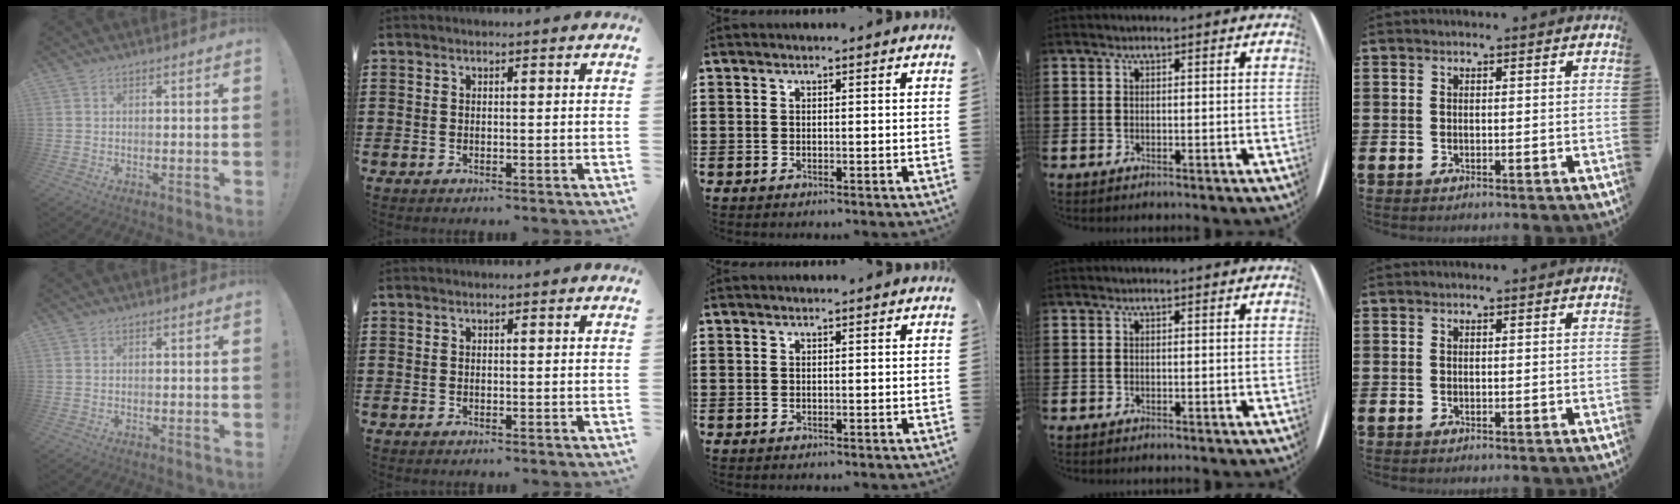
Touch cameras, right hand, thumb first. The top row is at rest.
{}